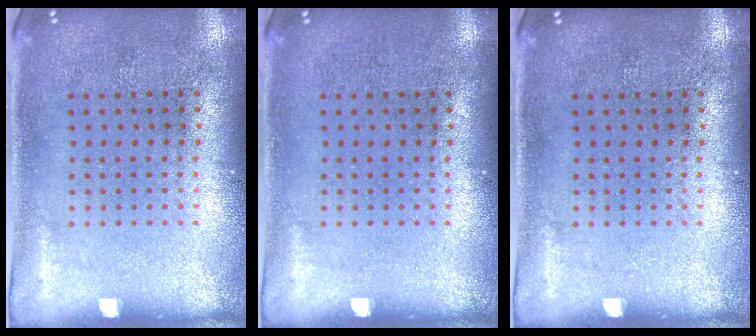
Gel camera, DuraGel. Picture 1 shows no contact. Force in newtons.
{"total": 0.0}
{"total": 0.0}